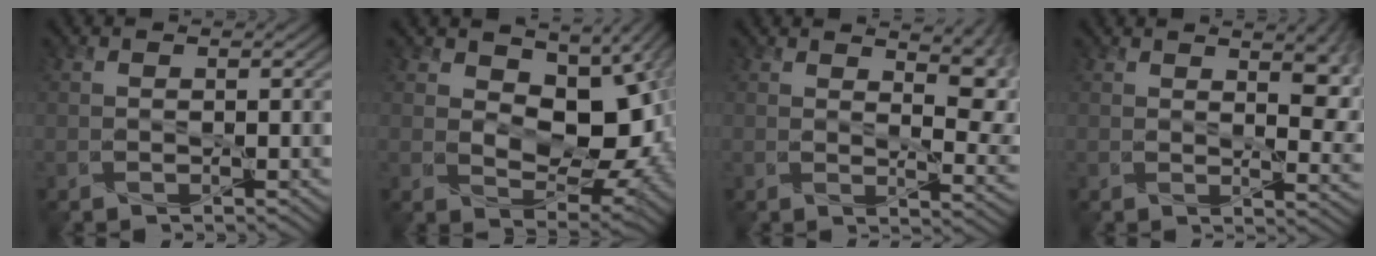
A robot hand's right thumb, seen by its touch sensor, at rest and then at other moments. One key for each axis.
{"total": 9.7, "fx": 2.3, "fy": 6.1, "fz": 7.2, "tx": -0.116, "ty": -0.008, "tz": 0.031}
{"total": 7.9, "fx": 4.8, "fy": 2.4, "fz": 5.8, "tx": -0.083, "ty": -0.001, "tz": 0.079}
{"total": 7.7, "fx": 3.2, "fy": 2.9, "fz": 6.4, "tx": -0.082, "ty": -0.002, "tz": 0.057}